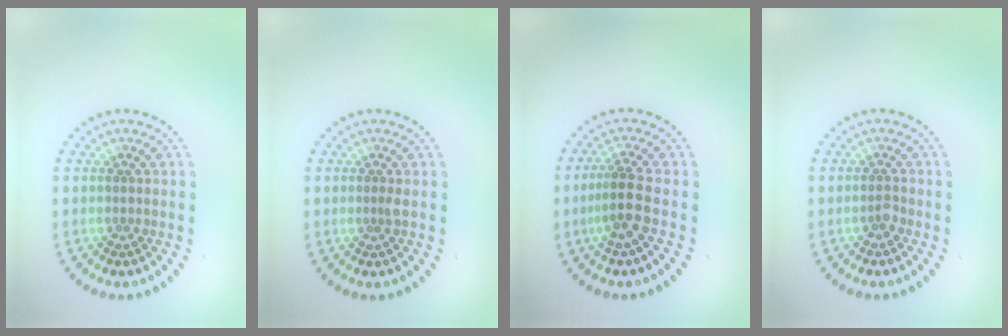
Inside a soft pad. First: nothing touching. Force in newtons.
{"total": 0.6, "press": 0.4, "slide": 0.5}
{"total": 2.6, "press": 2.1, "slide": 1.5}
{"total": 0.9, "press": 0.6, "slide": 0.6}